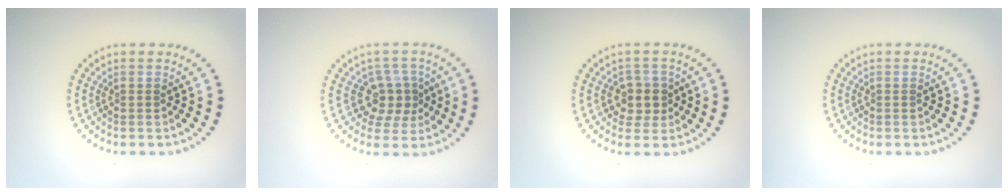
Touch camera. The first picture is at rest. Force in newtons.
{"total": 3.0, "press": 2.5, "slide": 1.7}
{"total": 2.5, "press": 2.2, "slide": 1.3}
{"total": 0.0}